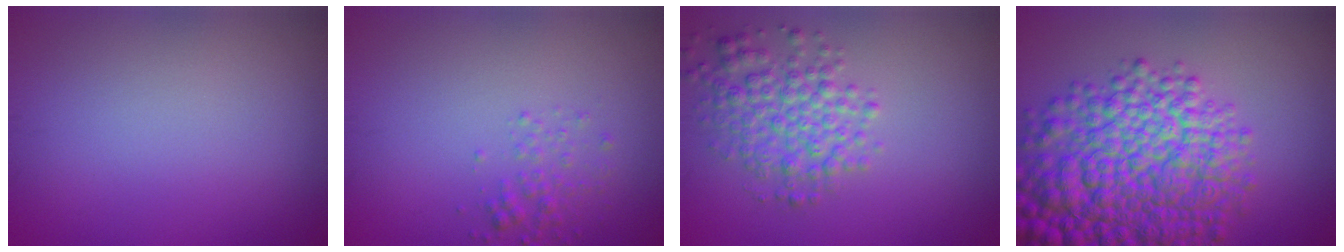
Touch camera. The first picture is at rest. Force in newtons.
{"total": 1.6, "press": 1.6, "slide": 0.1}
{"total": 4.2, "press": 4.2, "slide": 0.1}
{"total": 12.2, "press": 12.2, "slide": 0.4}